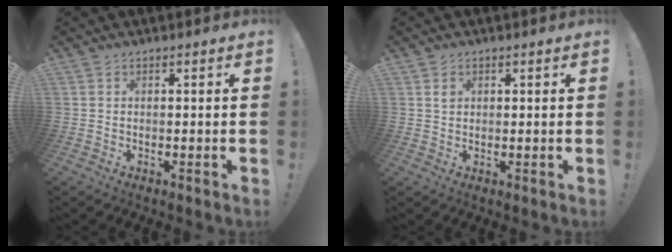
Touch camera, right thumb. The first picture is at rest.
{"total": 1.2, "force": [0.6, 0.9, 0.6], "torque": [0.000, -0.004, 0.009]}